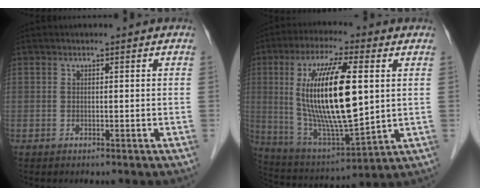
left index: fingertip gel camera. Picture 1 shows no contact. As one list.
[{"total": 18.5, "force": [2.8, 3.9, 17.8], "torque": [-0.346, -0.005, 0.056]}]